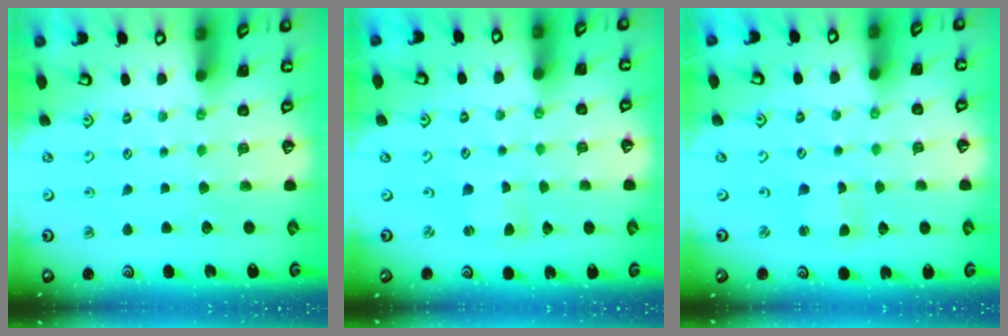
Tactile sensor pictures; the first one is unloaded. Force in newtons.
{"total": 0.0}
{"total": 1.6, "press": 1.6, "slide": 0.2}